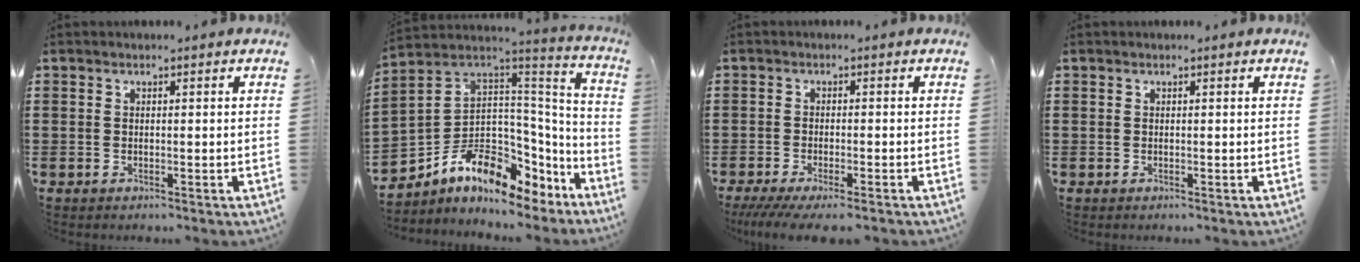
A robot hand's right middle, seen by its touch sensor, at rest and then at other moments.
{"total": 8.6, "force": [-5.0, 5.6, 4.1], "torque": [-0.105, -0.012, -0.097]}
{"total": 2.6, "force": [-2.3, 0.0, 1.3], "torque": [-0.028, -0.006, -0.047]}
{"total": 0.0}